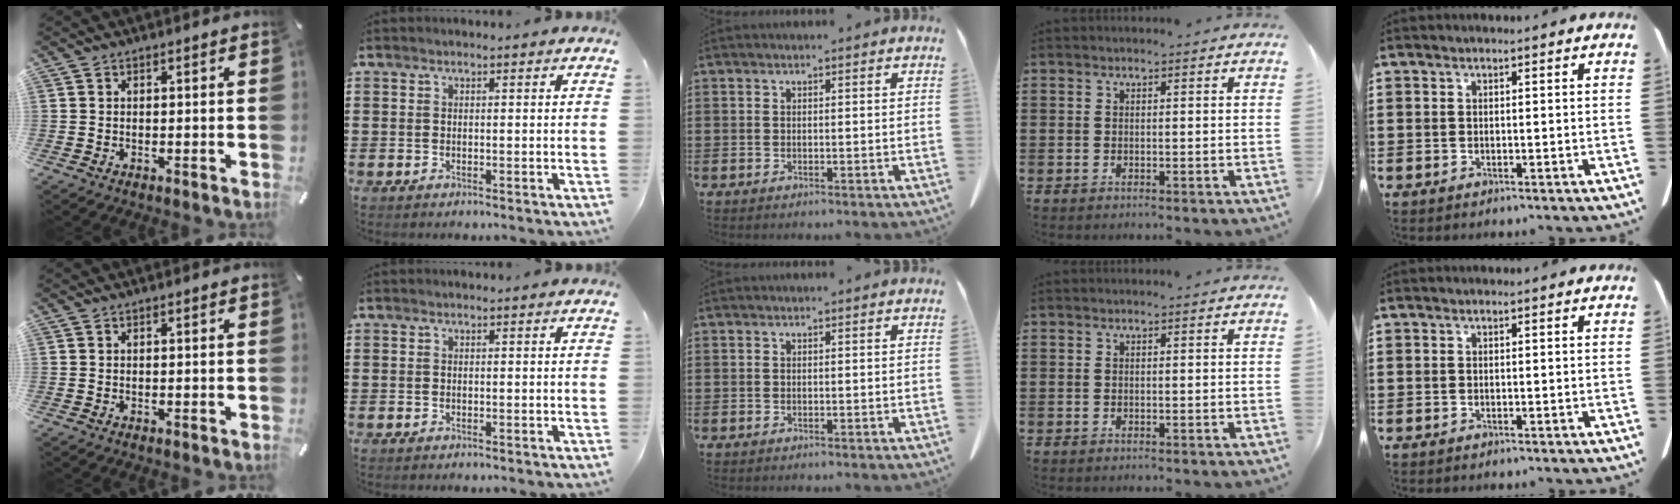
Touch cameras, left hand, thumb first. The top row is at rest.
{}